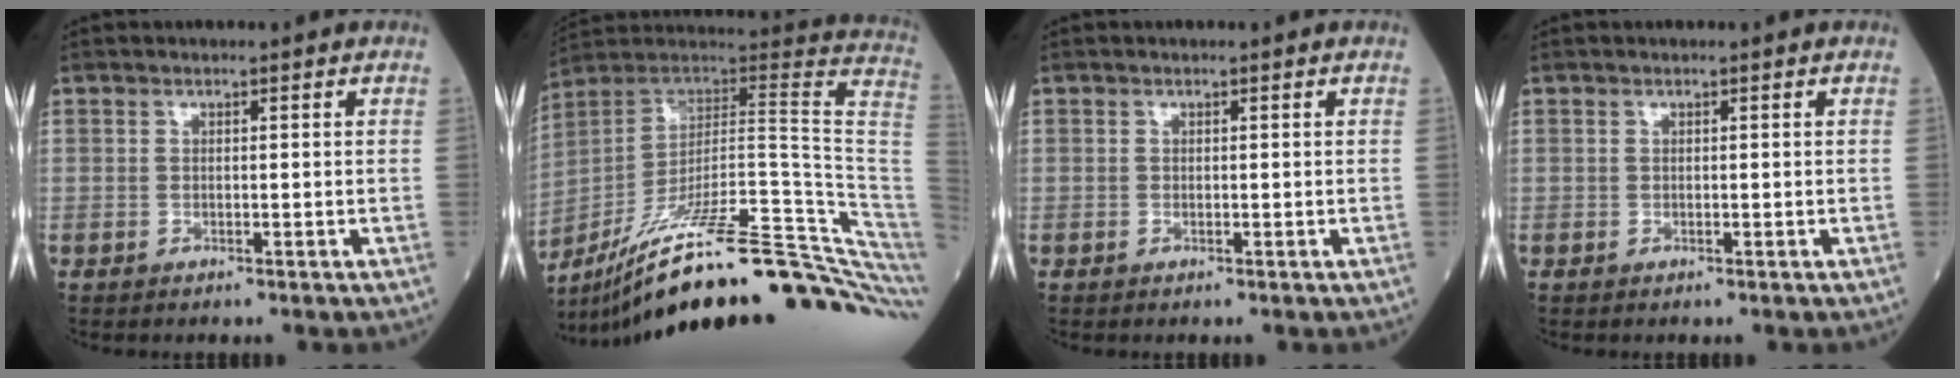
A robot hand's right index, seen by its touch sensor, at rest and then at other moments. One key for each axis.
{"total": 33.6, "fx": -25.1, "fy": 2.0, "fz": 22.2, "tx": -0.203, "ty": 0.002, "tz": -0.359}
{"total": 0.0}
{"total": 0.0}